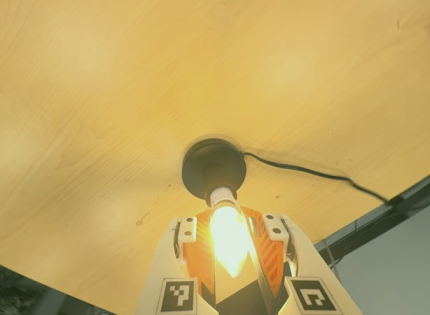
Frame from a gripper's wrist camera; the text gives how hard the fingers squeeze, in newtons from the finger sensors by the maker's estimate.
{"total": 15.8, "left": 15.6, "right": 16.0}